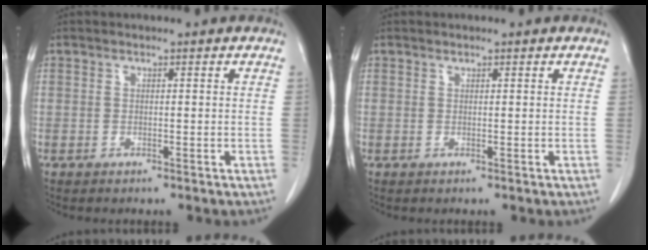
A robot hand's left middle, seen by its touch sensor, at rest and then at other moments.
{"total": 0.0}